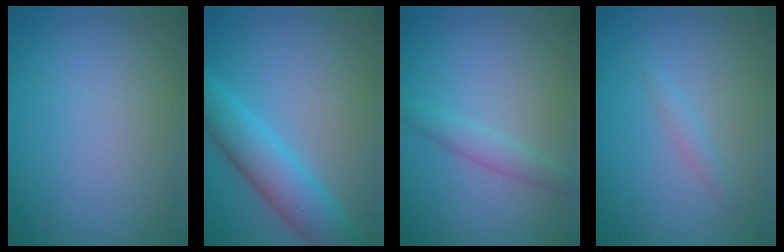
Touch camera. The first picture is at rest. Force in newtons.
{"total": 5.6, "press": 5.5, "slide": 0.3}
{"total": 1.7, "press": 1.7, "slide": 0.1}
{"total": 0.9, "press": 0.9, "slide": 0.1}